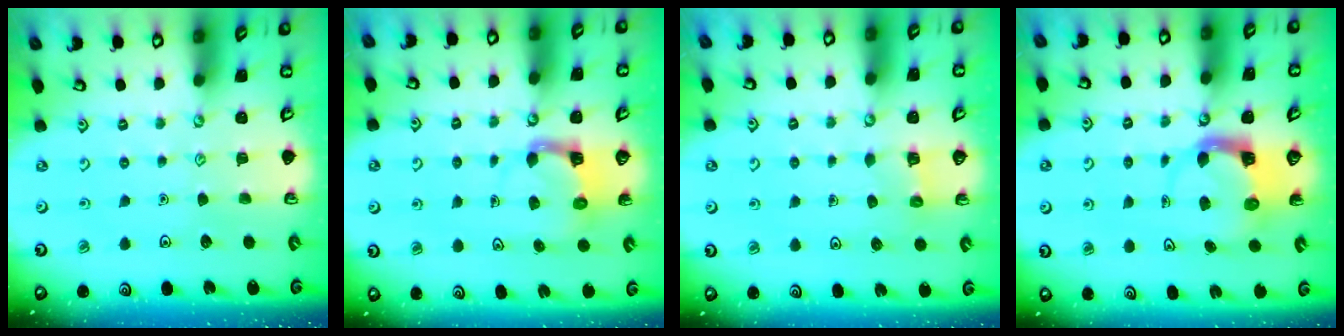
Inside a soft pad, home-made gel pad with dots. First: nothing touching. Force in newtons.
{"total": 4.2, "press": 4.2, "slide": 0.4}
{"total": 2.5, "press": 2.5, "slide": 0.1}
{"total": 3.7, "press": 3.6, "slide": 0.6}